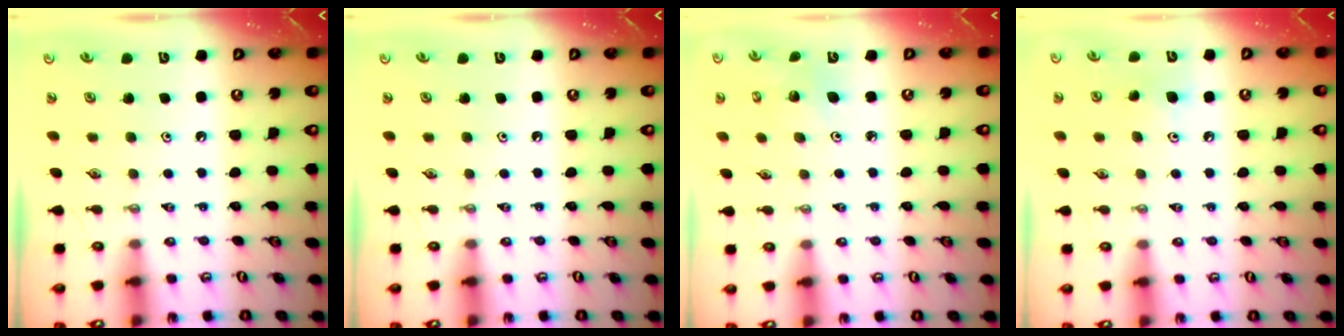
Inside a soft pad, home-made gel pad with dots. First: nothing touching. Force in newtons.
{"total": 0.0}
{"total": 3.8, "press": 3.7, "slide": 1.0}
{"total": 5.8, "press": 5.6, "slide": 1.5}